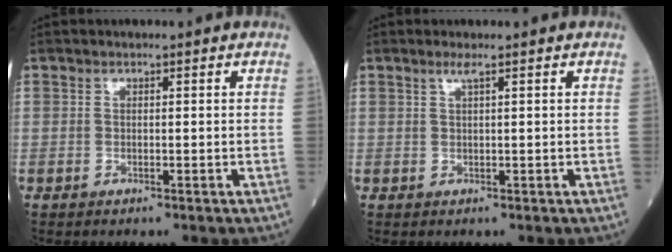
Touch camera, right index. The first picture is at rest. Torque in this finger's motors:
{"motor_torque": [0.00, 0.00, -0.06, 0.00]}